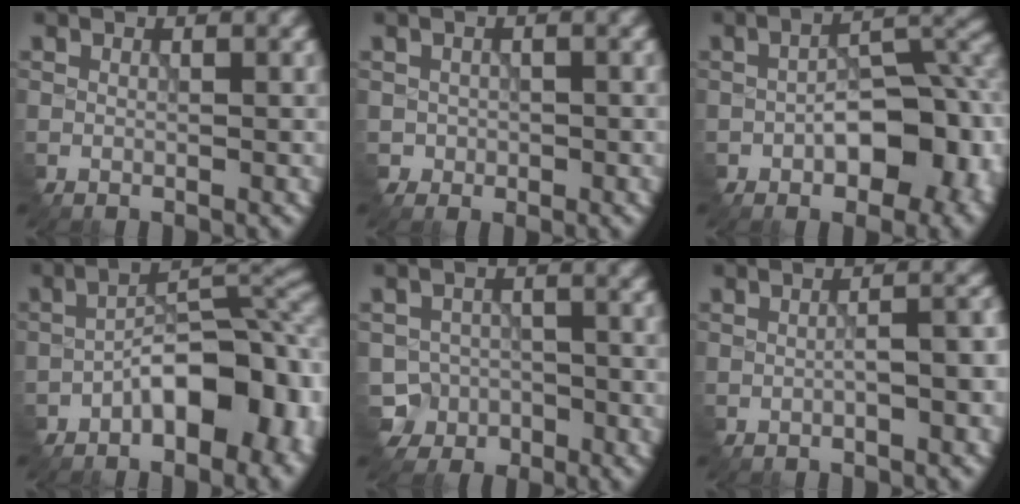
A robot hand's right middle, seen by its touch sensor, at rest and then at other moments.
{"total": 1.2, "force": [-0.3, 1.1, 0.0], "torque": [-0.001, -0.006, -0.005]}
{"total": 9.7, "force": [-2.7, 5.5, 7.5], "torque": [-0.094, 0.000, -0.037]}
{"total": 10.0, "force": [-3.7, 5.1, 7.8], "torque": [-0.102, 0.012, -0.061]}
{"total": 3.5, "force": [-2.5, 2.5, -0.2], "torque": [0.020, 0.007, -0.036]}
{"total": 4.2, "force": [-0.9, 1.7, 3.7], "torque": [-0.035, 0.005, -0.006]}